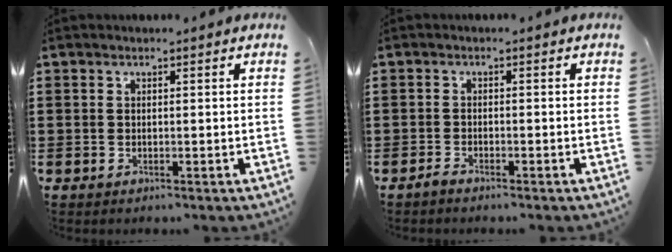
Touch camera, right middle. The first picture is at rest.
{"total": 1.3, "force": [-1.2, 0.2, 0.4], "torque": [-0.011, 0.000, -0.024]}